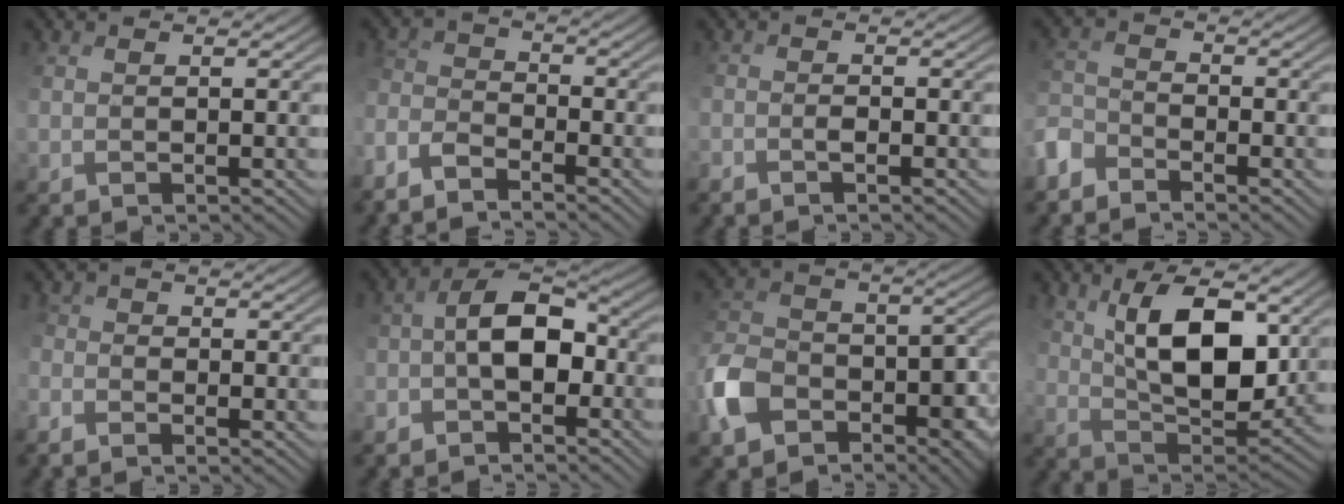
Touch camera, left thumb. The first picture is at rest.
{"total": 5.2, "force": [-4.4, 1.3, 2.5], "torque": [-0.069, -0.003, -0.094]}
{"total": 1.3, "force": [-1.0, -0.1, 0.8], "torque": [-0.012, 0.006, -0.018]}
{"total": 4.0, "force": [-3.4, 1.6, 1.3], "torque": [-0.044, 0.005, -0.082]}
{"total": 2.6, "force": [-1.8, 1.3, 1.4], "torque": [-0.038, -0.003, -0.032]}
{"total": 6.8, "force": [-2.1, 3.5, 5.4], "torque": [-0.104, 0.004, -0.047]}
{"total": 12.2, "force": [-5.3, 7.8, 7.9], "torque": [-0.181, -0.018, -0.107]}
{"total": 10.4, "force": [4.5, 4.9, 7.9], "torque": [-0.142, -0.002, 0.090]}